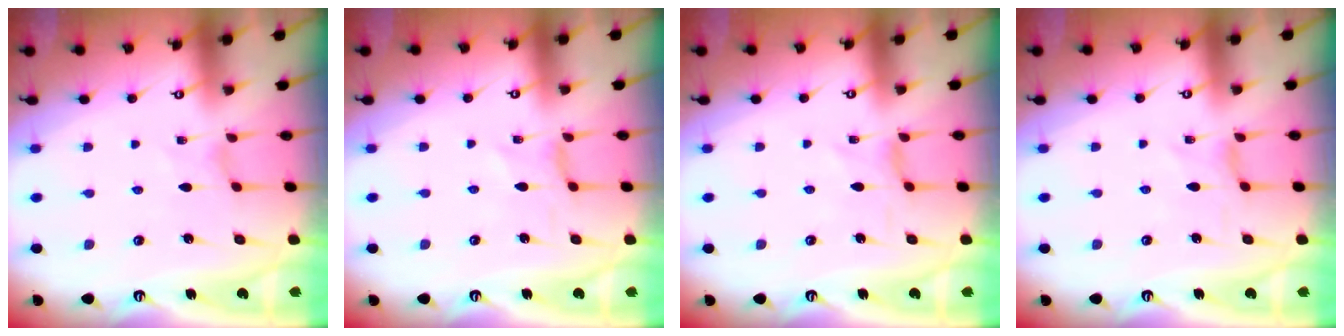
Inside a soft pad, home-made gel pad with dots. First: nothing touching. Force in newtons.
{"total": 0.0}
{"total": 0.0}
{"total": 0.0}